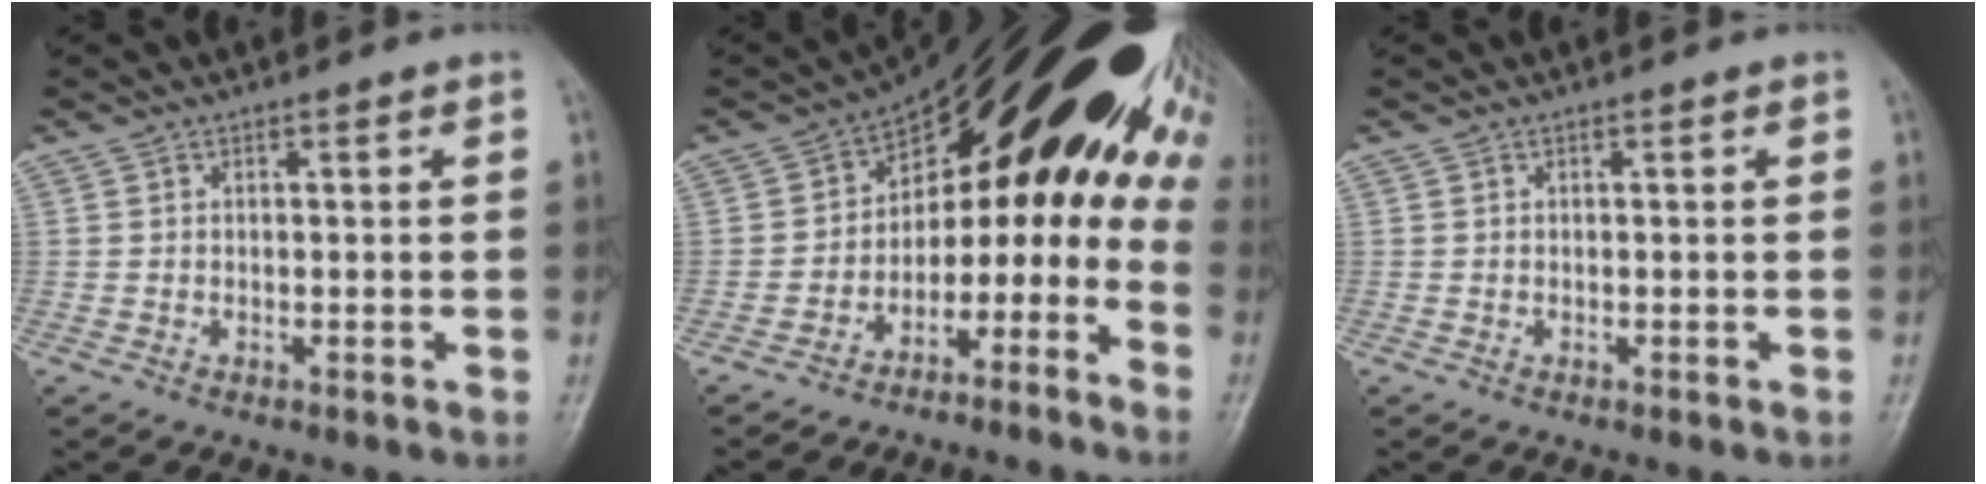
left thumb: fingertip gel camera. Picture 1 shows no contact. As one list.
[{"total": 20.7, "force": [-4.5, 13.4, 15.1], "torque": [-0.177, 0.144, -0.064]}, {"total": 0.0}]